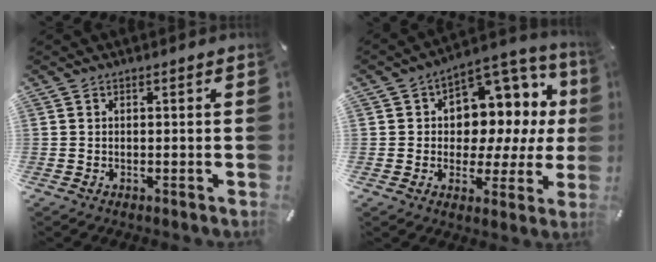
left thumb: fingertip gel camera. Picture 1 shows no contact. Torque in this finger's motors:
{"motor_torque": [1.37, 1.87, 1.11, -0.28, 0.23]}